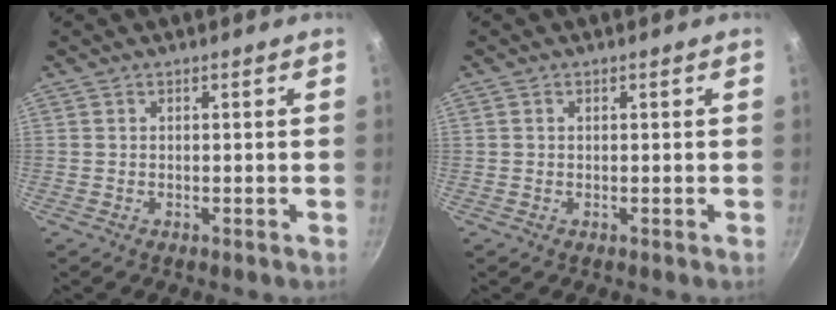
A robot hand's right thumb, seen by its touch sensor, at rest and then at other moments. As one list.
[{"total": 0.5, "force": [0.1, 0.4, 0.3], "torque": [-0.004, 0.003, 0.002]}]